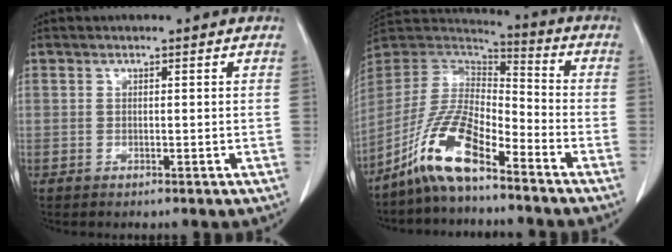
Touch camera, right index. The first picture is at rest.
{"total": 12.3, "force": [-8.2, 3.0, 8.6], "torque": [-0.187, 0.009, -0.161]}